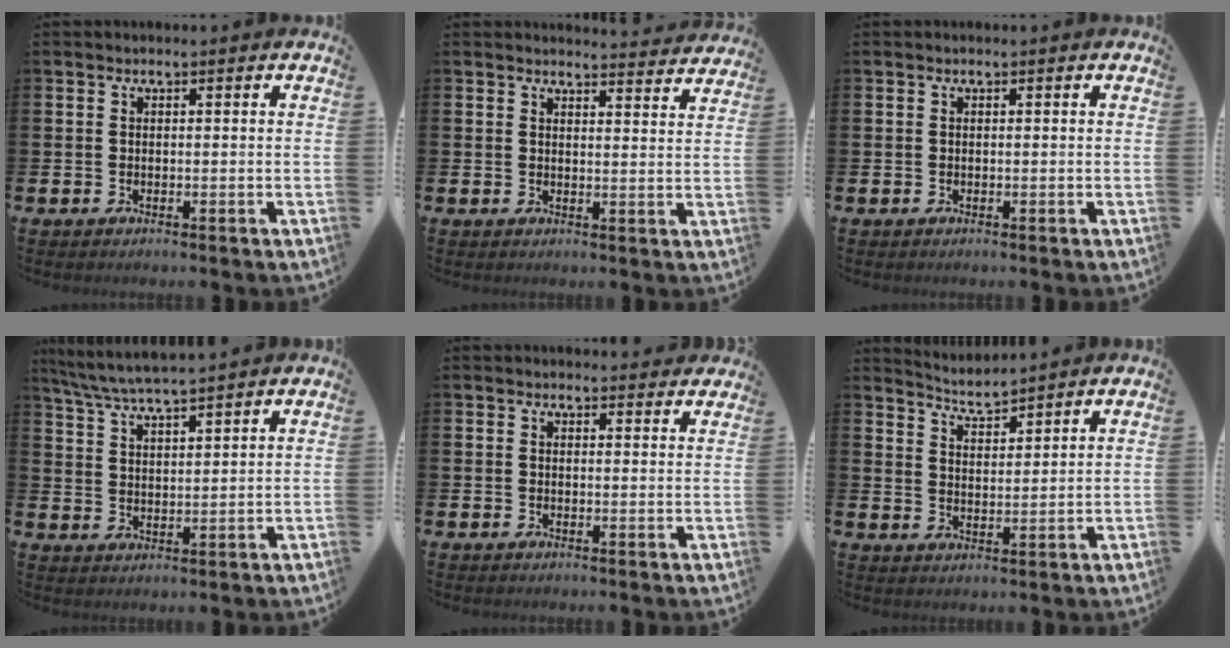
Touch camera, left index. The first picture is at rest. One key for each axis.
{"total": 3.4, "fx": 3.4, "fy": -0.1, "fz": -0.1, "tx": 0.004, "ty": -0.026, "tz": 0.058}
{"total": 0.0}
{"total": 5.6, "fx": 5.4, "fy": -0.1, "fz": 1.5, "tx": -0.053, "ty": -0.024, "tz": 0.097}
{"total": 1.7, "fx": 1.6, "fy": 0.2, "fz": 0.0, "tx": 0.007, "ty": -0.009, "tz": 0.028}
{"total": 3.8, "fx": 3.8, "fy": 0.0, "fz": 0.2, "tx": -0.015, "ty": -0.026, "tz": 0.066}